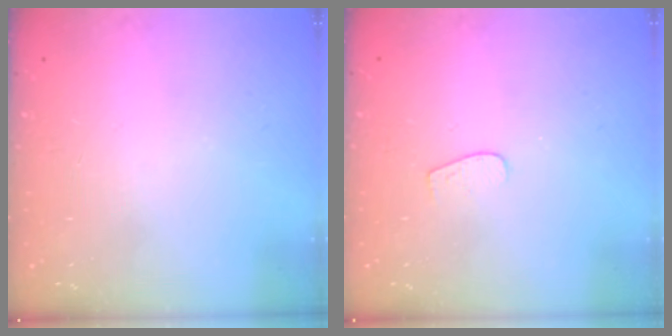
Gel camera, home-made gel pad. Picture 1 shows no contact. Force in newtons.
{"total": 3.7, "press": 3.7, "slide": 0.3}